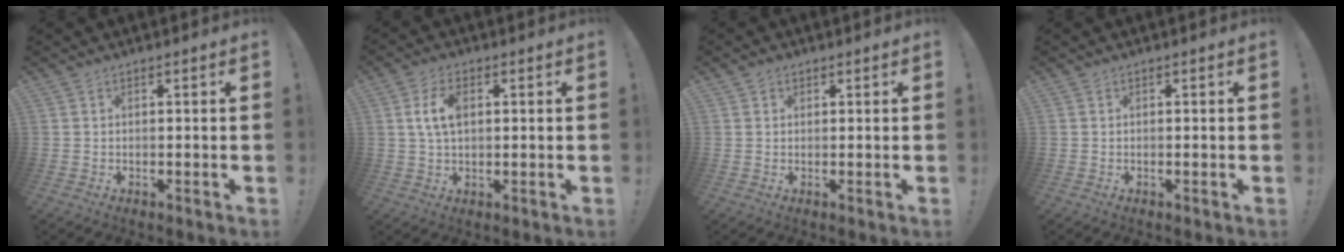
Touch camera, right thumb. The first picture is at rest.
{"total": 7.0, "force": [1.4, 4.0, 5.6], "torque": [-0.103, 0.004, 0.023]}
{"total": 1.3, "force": [0.7, 1.1, 0.3], "torque": [-0.002, 0.002, 0.012]}
{"total": 0.0}